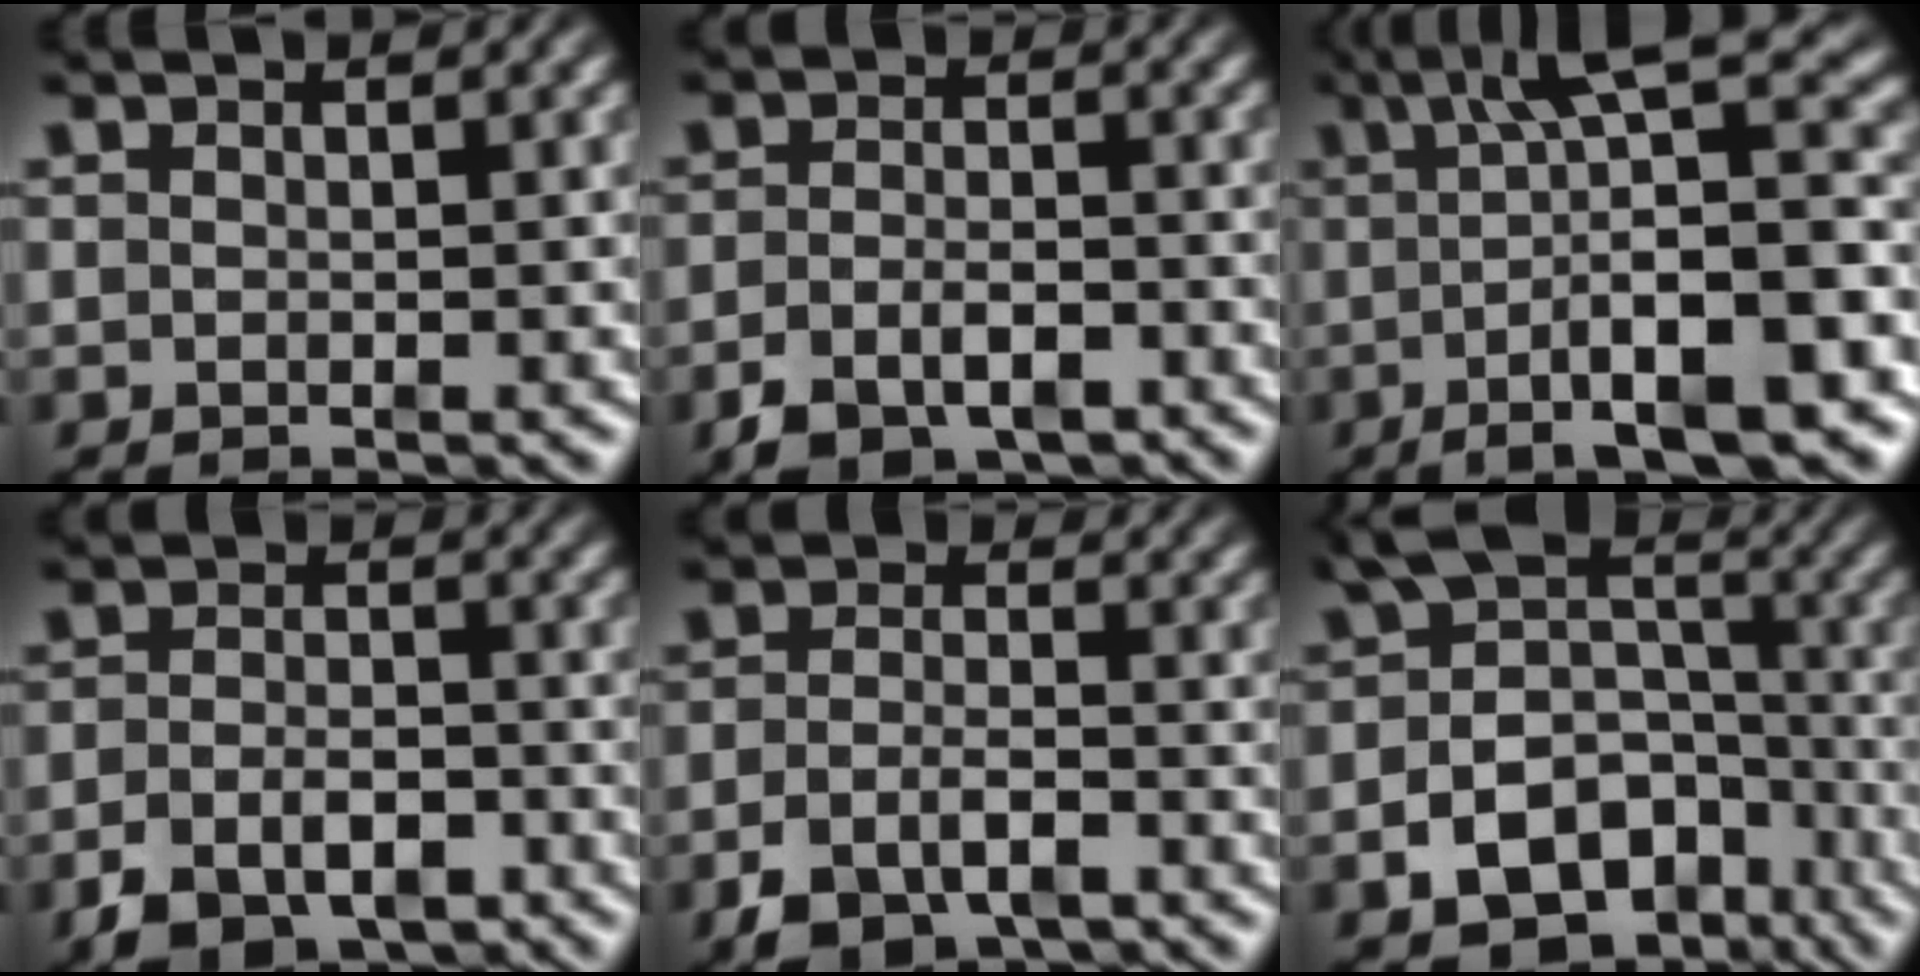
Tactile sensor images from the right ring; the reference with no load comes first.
{"total": 4.4, "force": [-3.2, 2.2, 2.2], "torque": [-0.023, -0.013, -0.048]}
{"total": 8.9, "force": [-0.7, 2.3, 8.6], "torque": [-0.111, 0.001, -0.006]}
{"total": 5.5, "force": [-3.9, 3.0, 2.6], "torque": [-0.025, -0.015, -0.060]}
{"total": 4.6, "force": [-3.1, 2.2, 2.6], "torque": [-0.038, -0.019, -0.045]}
{"total": 11.4, "force": [-5.5, 8.6, 5.1], "torque": [-0.083, -0.028, -0.087]}